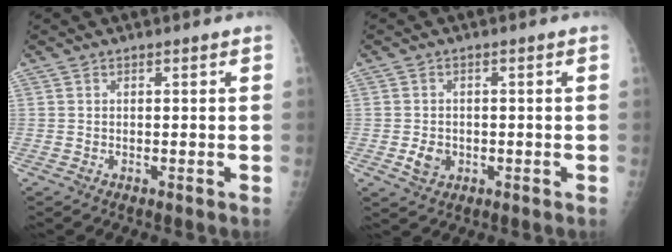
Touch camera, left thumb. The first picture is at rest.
{"total": 3.5, "force": [-0.8, 2.8, 1.9], "torque": [-0.026, 0.002, -0.010]}